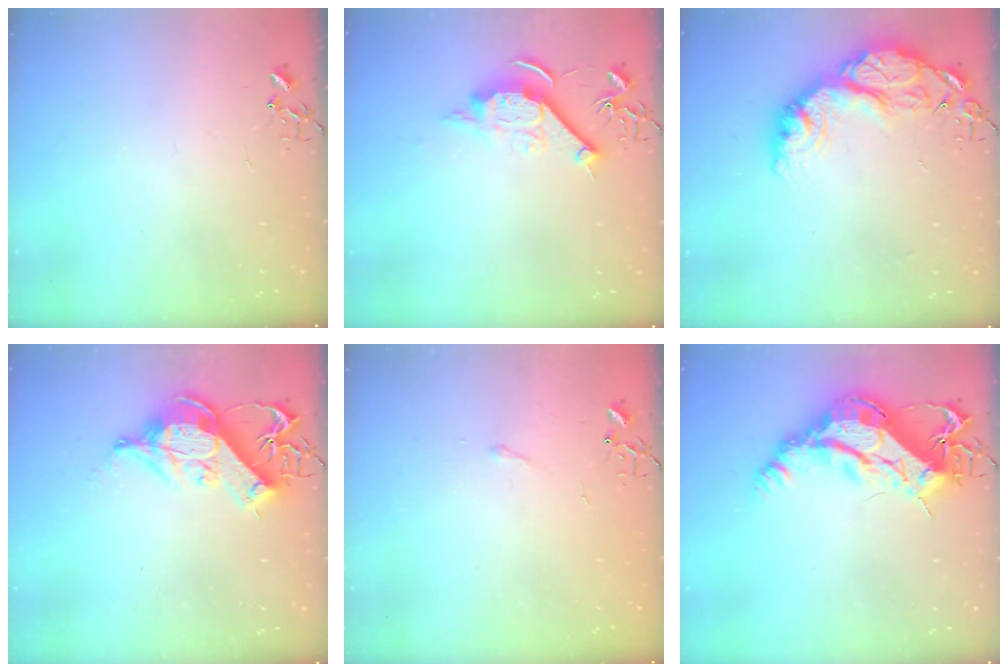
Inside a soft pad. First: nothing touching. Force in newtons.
{"total": 10.7, "press": 10.7, "slide": 1.1}
{"total": 19.9, "press": 19.9, "slide": 1.4}
{"total": 13.7, "press": 13.5, "slide": 2.2}
{"total": 2.9, "press": 2.9, "slide": 0.5}
{"total": 20.3, "press": 20.2, "slide": 2.1}